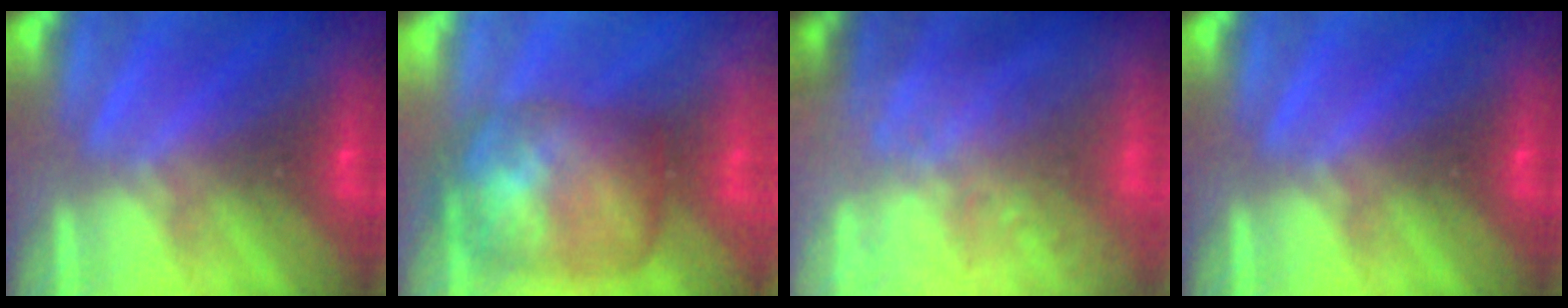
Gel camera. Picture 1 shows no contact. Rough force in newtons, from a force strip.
{"total": 5.5}
{"total": 9.2}
{"total": 0.0}